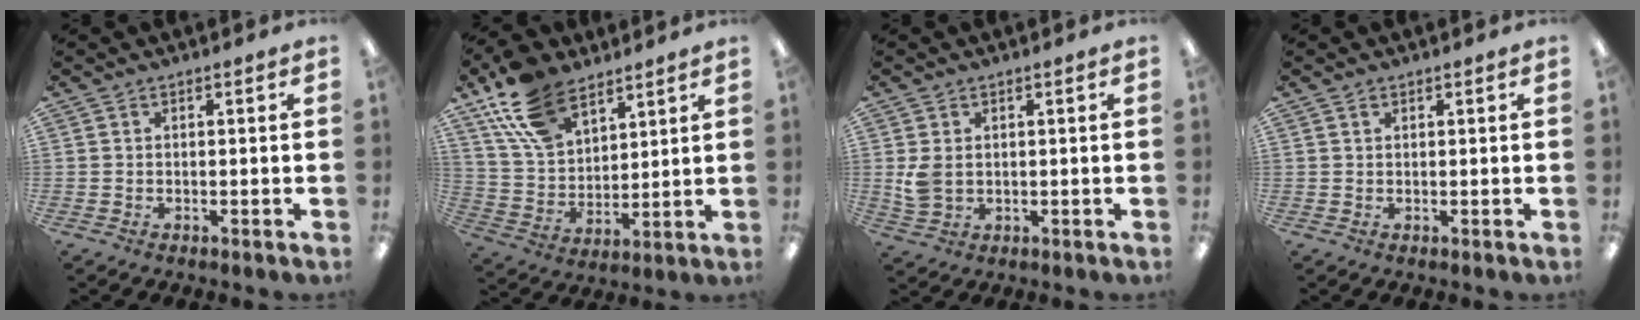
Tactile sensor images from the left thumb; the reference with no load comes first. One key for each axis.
{"total": 16.8, "fx": 10.8, "fy": 9.5, "fz": 8.6, "tx": -0.181, "ty": -0.031, "tz": 0.210}
{"total": 4.4, "fx": 0.9, "fy": 3.2, "fz": 2.9, "tx": -0.062, "ty": -0.002, "tz": 0.014}
{"total": 0.8, "fx": 0.6, "fy": 0.4, "fz": 0.3, "tx": -0.008, "ty": 0.002, "tz": 0.012}